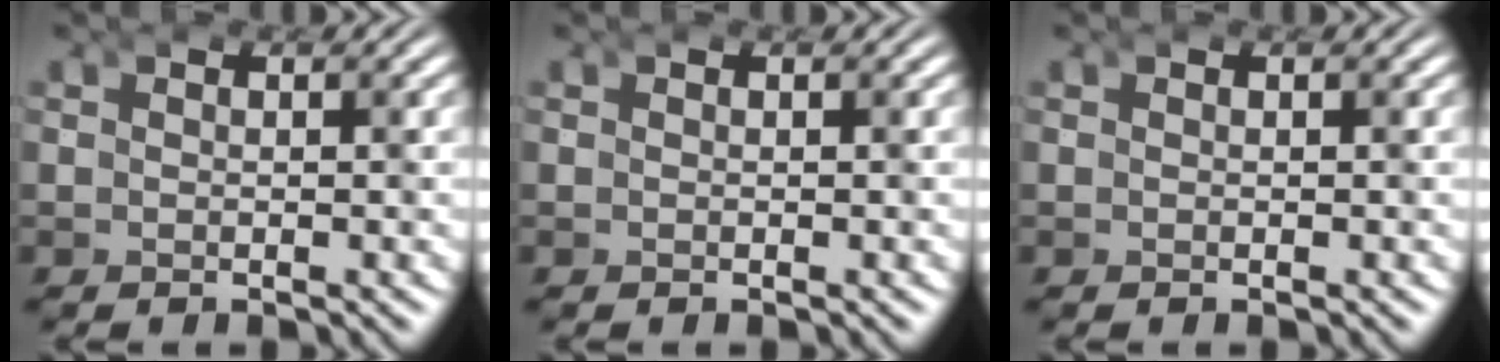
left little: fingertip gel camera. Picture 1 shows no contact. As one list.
[{"total": 0.0}, {"total": 0.0}]